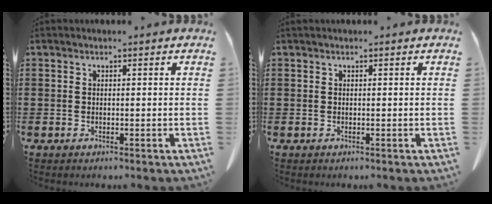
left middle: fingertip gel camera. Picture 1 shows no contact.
{"total": 0.0}